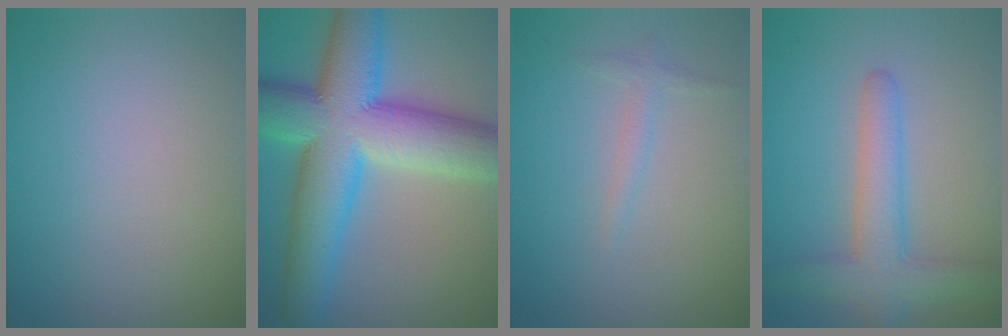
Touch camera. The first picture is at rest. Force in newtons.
{"total": 14.0, "press": 14.0, "slide": 0.1}
{"total": 1.1, "press": 1.1, "slide": 0.0}
{"total": 4.4, "press": 4.4, "slide": 0.3}